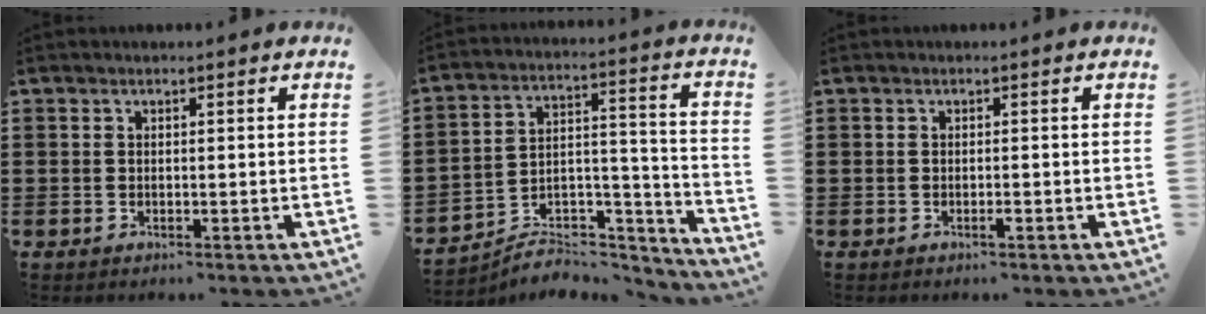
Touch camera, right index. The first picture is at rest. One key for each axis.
{"total": 5.8, "fx": -5.1, "fy": 2.3, "fz": 1.3, "tx": -0.017, "ty": 0.011, "tz": -0.099}
{"total": 1.0, "fx": -0.5, "fy": 0.1, "fz": 0.8, "tx": -0.016, "ty": -0.003, "tz": -0.009}